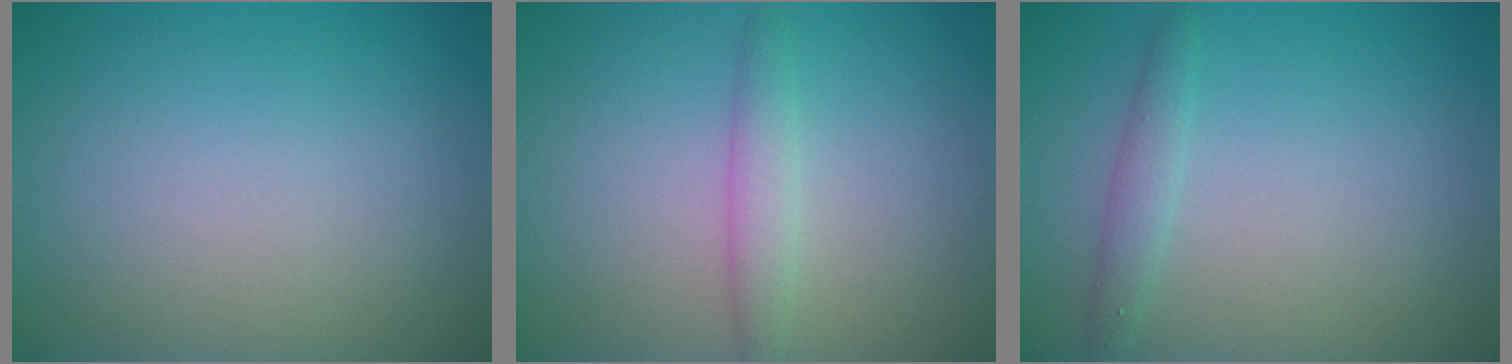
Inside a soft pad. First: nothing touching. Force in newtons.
{"total": 1.9, "press": 1.9, "slide": 0.0}
{"total": 1.5, "press": 1.5, "slide": 0.0}